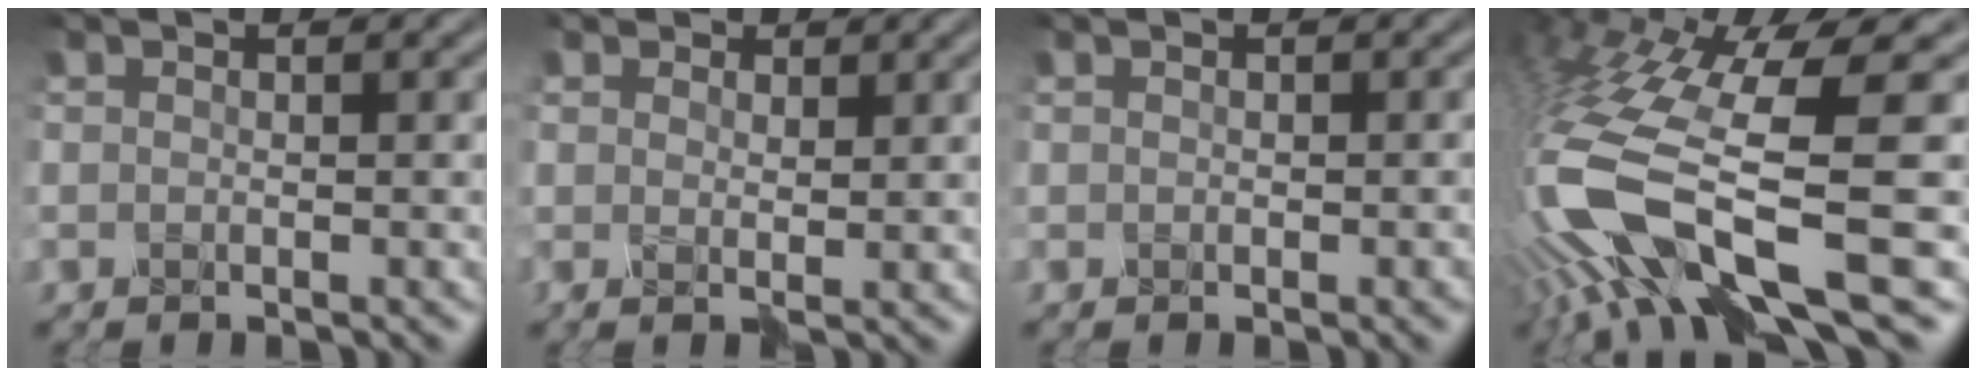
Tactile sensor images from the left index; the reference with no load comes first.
{"total": 1.4, "force": [1.3, 0.6, -0.2], "torque": [0.006, 0.006, 0.016]}
{"total": 0.0}
{"total": 12.6, "force": [-2.4, 3.9, 11.7], "torque": [-0.269, 0.003, -0.030]}